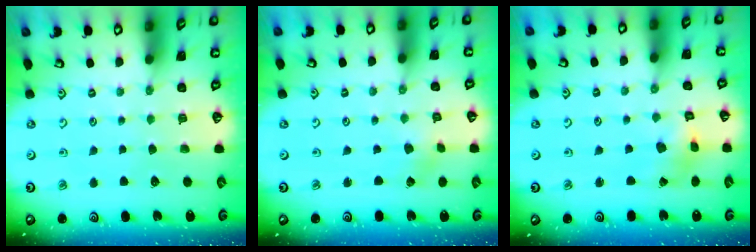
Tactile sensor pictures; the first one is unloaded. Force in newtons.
{"total": 1.5, "press": 1.4, "slide": 0.2}
{"total": 4.6, "press": 4.6, "slide": 0.7}